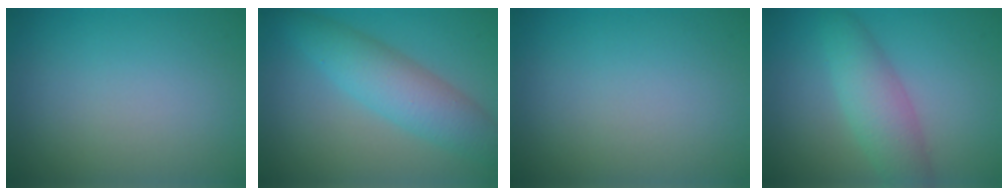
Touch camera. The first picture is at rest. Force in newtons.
{"total": 5.3, "press": 5.3, "slide": 0.1}
{"total": 0.0}
{"total": 4.4, "press": 4.4, "slide": 0.1}